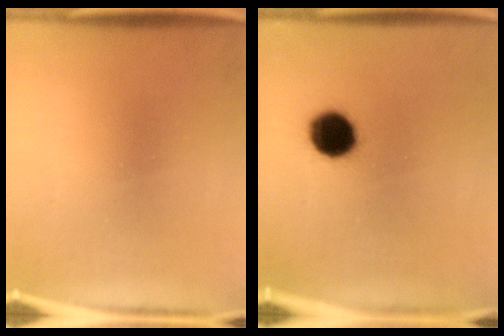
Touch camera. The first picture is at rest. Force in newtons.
{"total": 10.3}